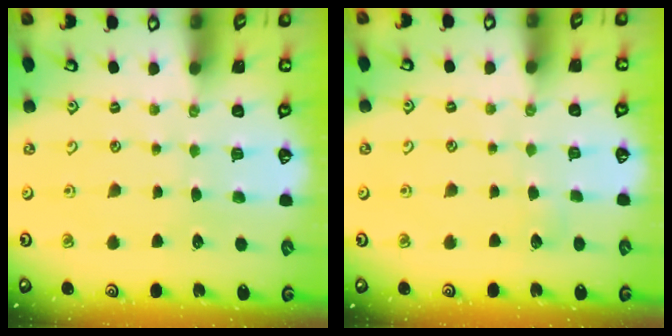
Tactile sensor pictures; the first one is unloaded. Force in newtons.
{"total": 1.8, "press": 1.8, "slide": 0.2}